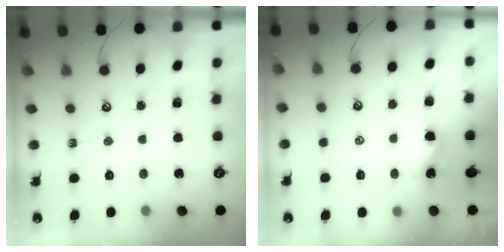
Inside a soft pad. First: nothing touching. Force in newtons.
{"total": 1.6, "press": 1.5, "slide": 0.3}